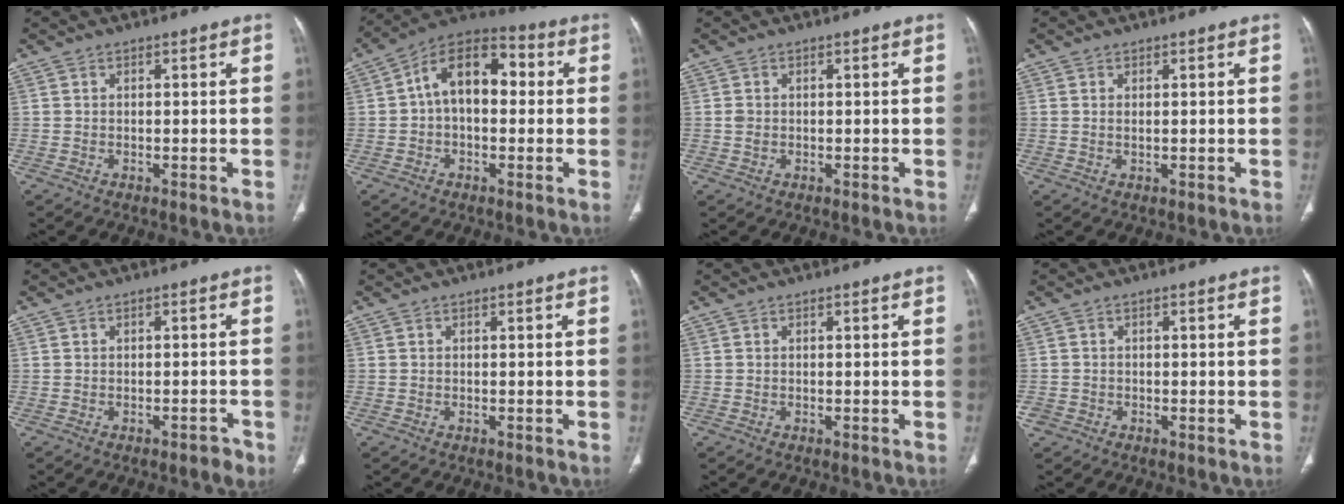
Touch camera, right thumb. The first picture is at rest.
{"total": 12.9, "force": [1.2, 8.0, 10.1], "torque": [-0.139, 0.040, 0.005]}
{"total": 1.0, "force": [0.0, 0.8, 0.6], "torque": [-0.013, 0.000, 0.001]}
{"total": 0.6, "force": [0.2, 0.2, 0.5], "torque": [-0.013, -0.003, 0.006]}
{"total": 2.0, "force": [-1.5, 1.0, 1.0], "torque": [-0.012, 0.013, -0.014]}
{"total": 0.0}
{"total": 0.0}
{"total": 1.4, "force": [-0.6, 1.3, 0.3], "torque": [-0.002, 0.003, -0.013]}